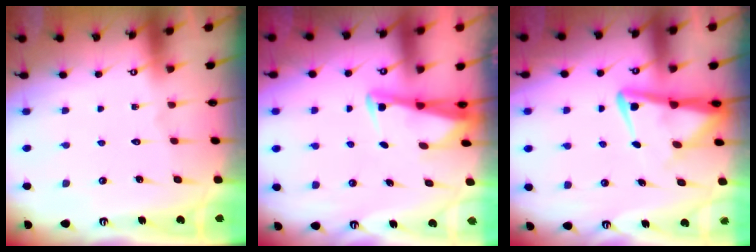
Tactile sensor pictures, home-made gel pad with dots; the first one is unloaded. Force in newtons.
{"total": 2.9, "press": 2.9, "slide": 0.2}
{"total": 6.8, "press": 6.8, "slide": 0.8}